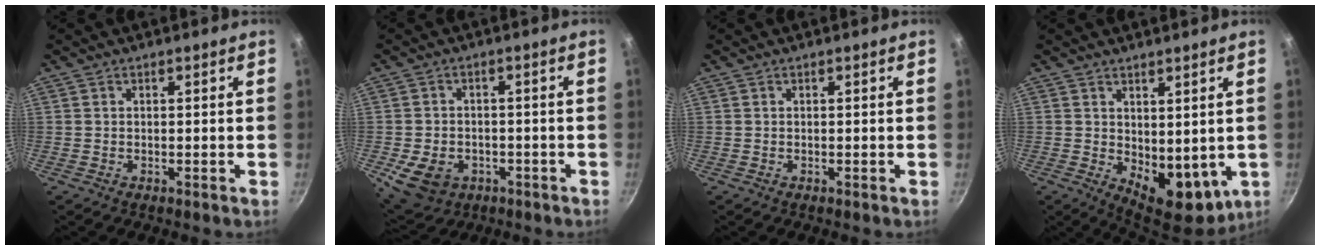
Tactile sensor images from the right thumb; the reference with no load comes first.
{"total": 9.6, "force": [-3.3, 7.3, 5.4], "torque": [-0.080, 0.012, -0.039]}
{"total": 0.0}
{"total": 10.1, "force": [0.6, 5.9, 8.2], "torque": [-0.086, -0.022, 0.027]}